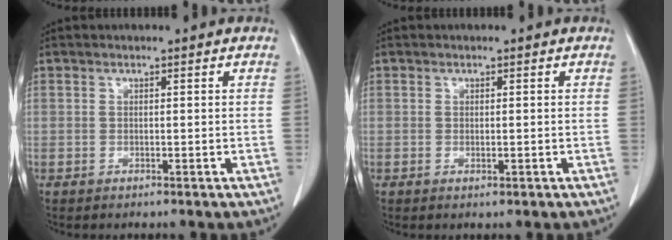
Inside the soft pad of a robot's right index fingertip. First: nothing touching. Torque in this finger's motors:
{"motor_torque": [0.05, 0.13, -0.01, 0.00]}